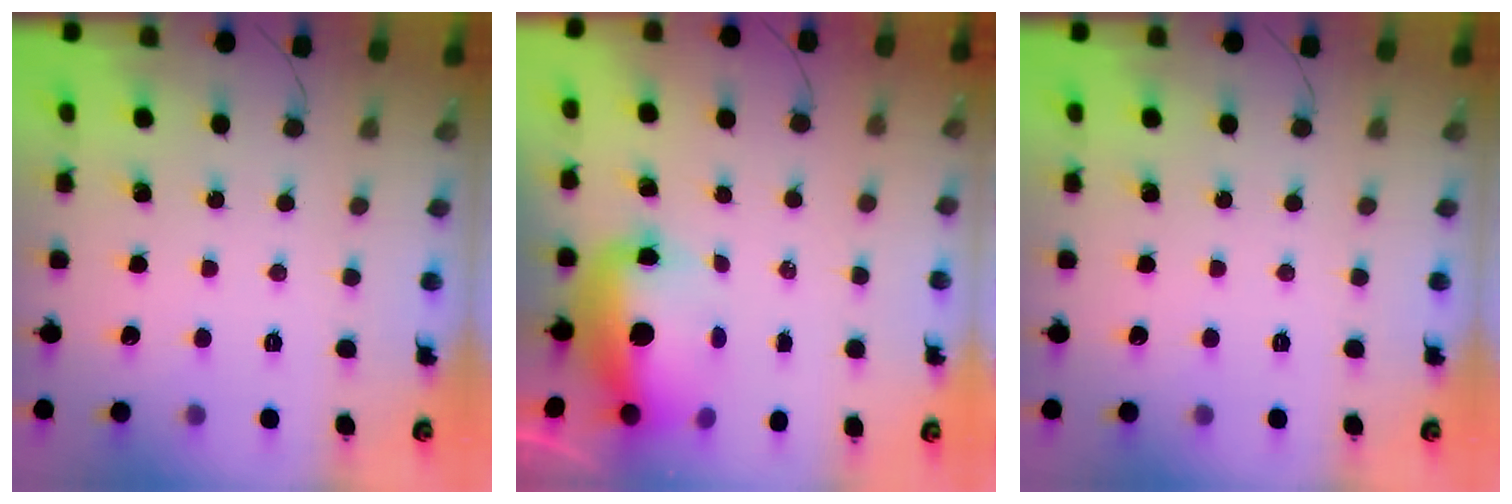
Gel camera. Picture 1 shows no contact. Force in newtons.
{"total": 12.2, "press": 11.8, "slide": 2.9}
{"total": 0.0}